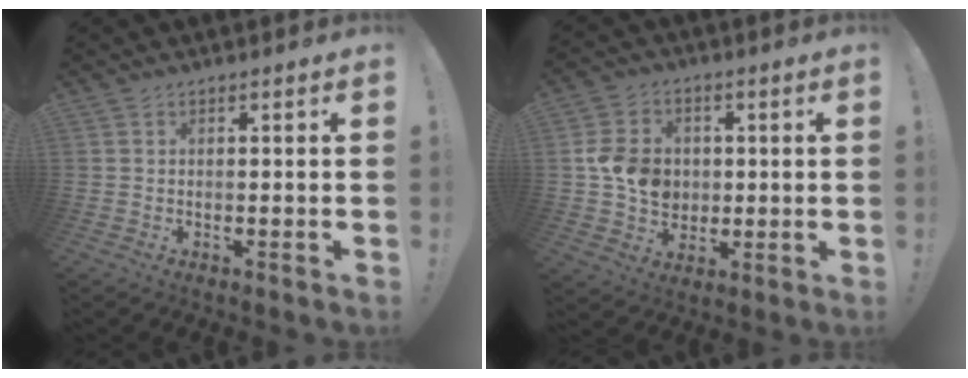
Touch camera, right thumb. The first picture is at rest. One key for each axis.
{"total": 11.7, "fx": 0.3, "fy": 9.9, "fz": 6.2, "tx": -0.117, "ty": -0.001, "tz": 0.011}